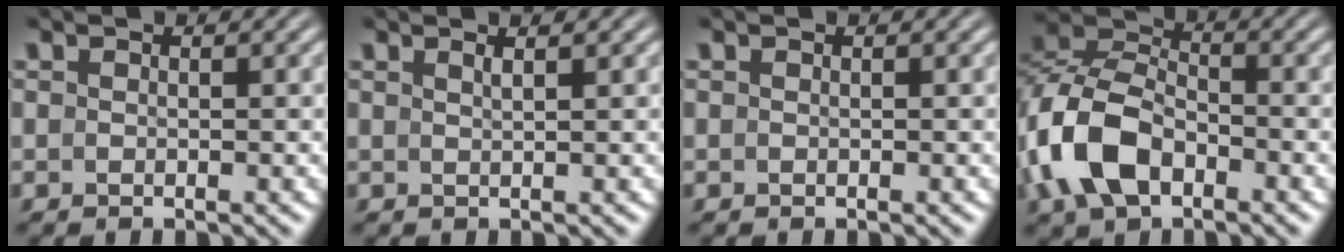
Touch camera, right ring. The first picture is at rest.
{"total": 1.3, "force": [0.5, -1.0, 0.5], "torque": [-0.008, -0.003, 0.016]}
{"total": 0.0}
{"total": 8.6, "force": [-2.0, 6.5, 5.3], "torque": [-0.139, -0.021, -0.030]}